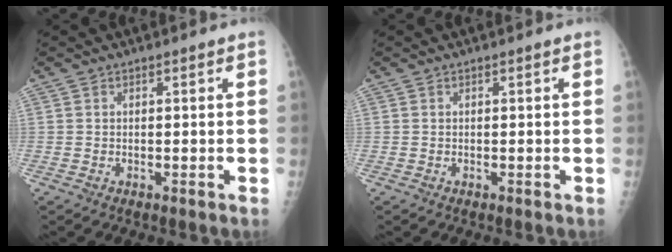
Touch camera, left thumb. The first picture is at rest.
{"total": 0.0}